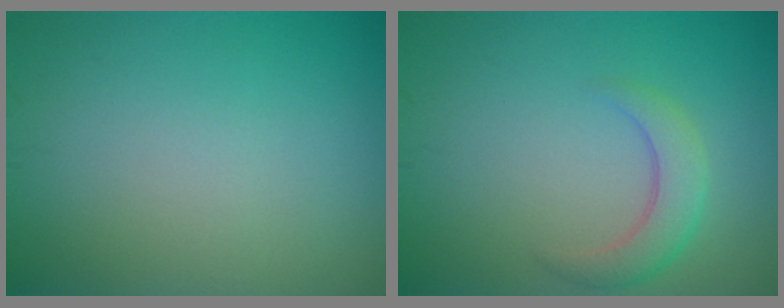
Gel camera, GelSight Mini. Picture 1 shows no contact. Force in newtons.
{"total": 2.8, "press": 2.8, "slide": 0.1}